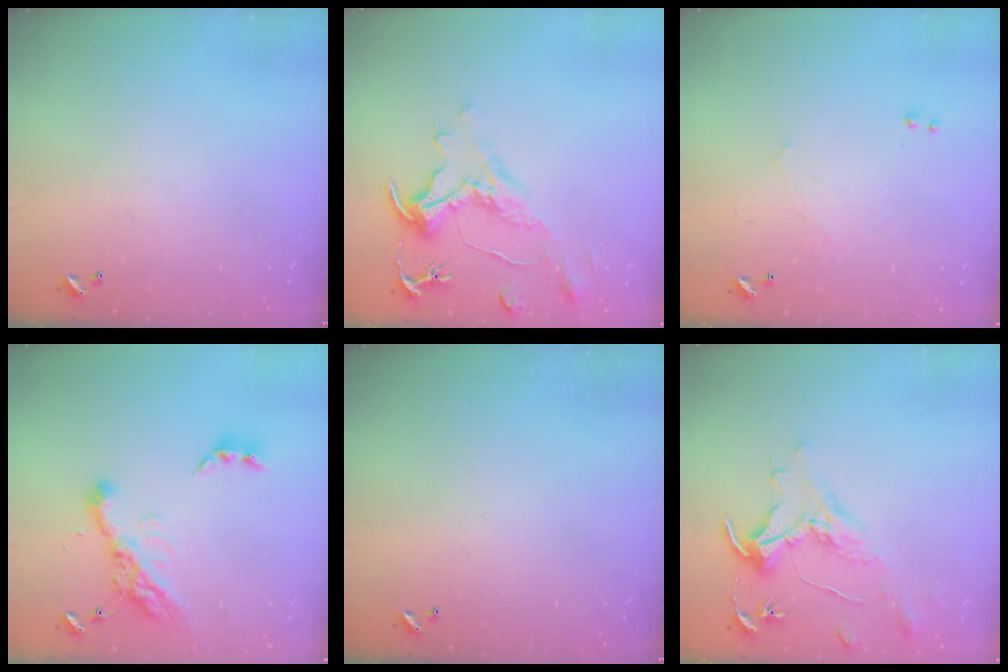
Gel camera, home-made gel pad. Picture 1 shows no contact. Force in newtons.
{"total": 1.5, "press": 0.9, "slide": 1.2}
{"total": 0.7, "press": 0.3, "slide": 0.6}
{"total": 15.2, "press": 15.1, "slide": 1.6}
{"total": 0.0}
{"total": 1.6, "press": 1.4, "slide": 0.7}